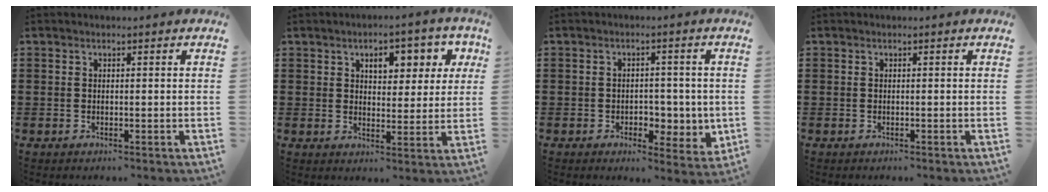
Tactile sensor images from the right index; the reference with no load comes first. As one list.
[{"total": 5.8, "force": [2.7, 3.3, 3.9], "torque": [-0.060, 0.001, 0.036]}, {"total": 3.9, "force": [-0.4, 3.2, 2.3], "torque": [-0.036, 0.004, -0.013]}, {"total": 0.0}]